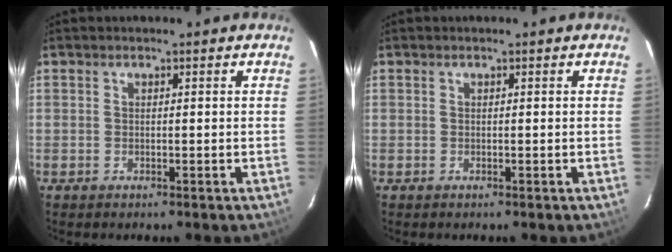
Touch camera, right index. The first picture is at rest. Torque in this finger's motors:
{"motor_torque": [-0.05, 0.05, 0.00, 0.00]}